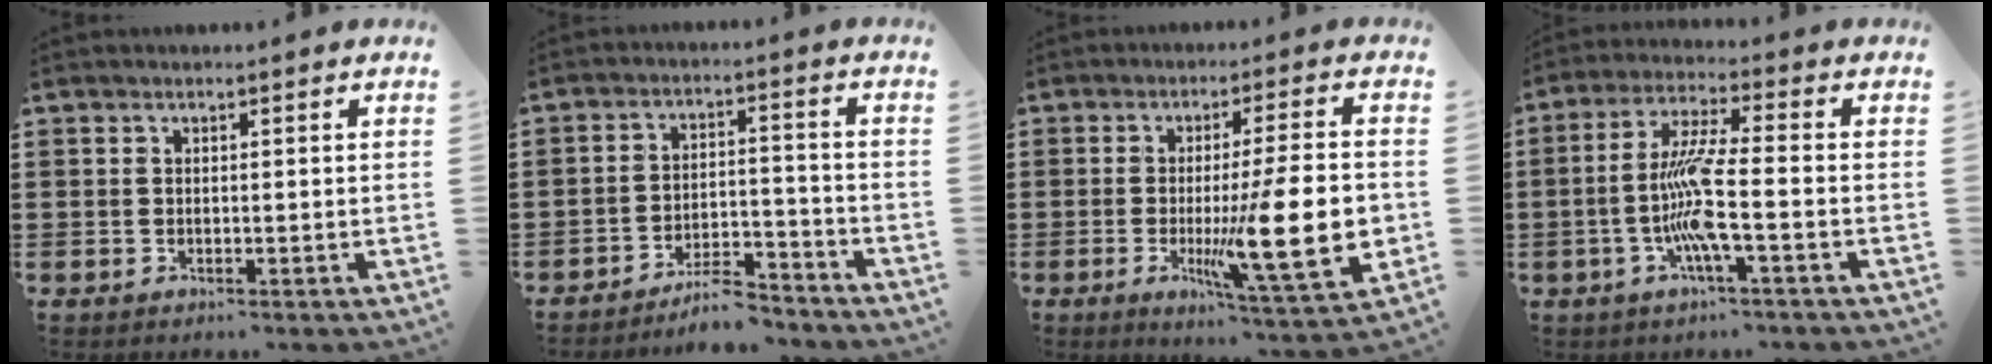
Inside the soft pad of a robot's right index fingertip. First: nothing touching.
{"total": 6.4, "force": [-5.8, 1.0, 2.5], "torque": [-0.040, 0.010, -0.108]}
{"total": 17.4, "force": [-2.2, 3.7, 16.9], "torque": [-0.267, -0.020, -0.028]}
{"total": 8.9, "force": [-2.5, 0.5, 8.5], "torque": [-0.187, -0.014, -0.058]}